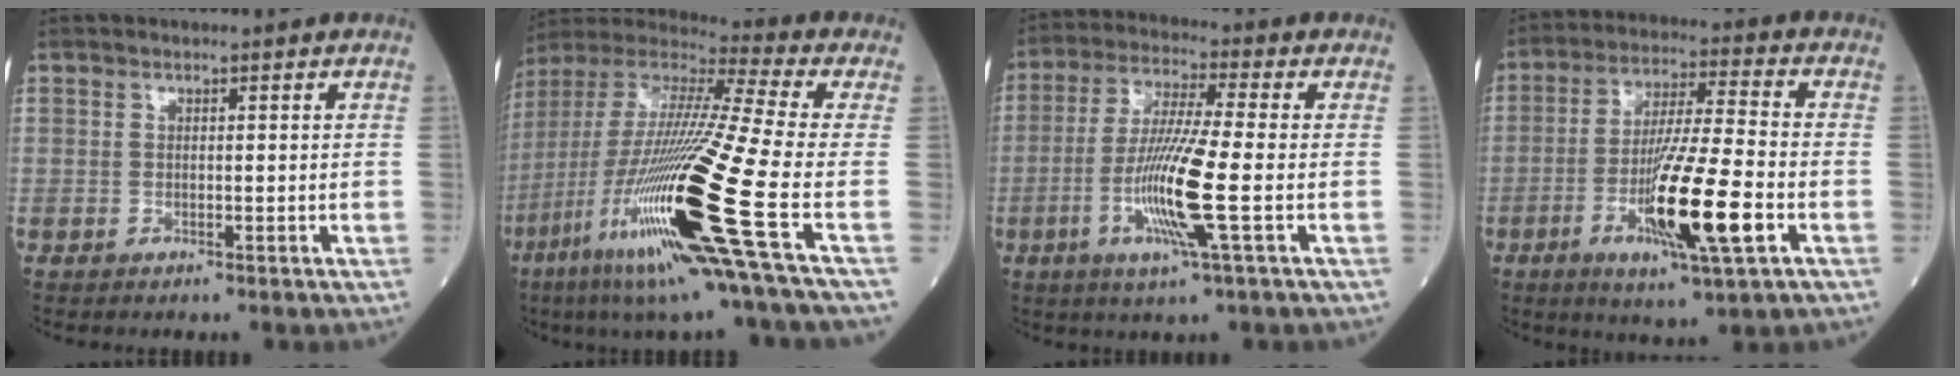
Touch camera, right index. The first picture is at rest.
{"total": 27.2, "force": [-9.2, 0.5, 25.6], "torque": [-0.505, -0.052, -0.176]}
{"total": 11.4, "force": [-2.8, -0.5, 11.1], "torque": [-0.220, -0.014, -0.062]}
{"total": 14.9, "force": [-4.8, 0.7, 14.1], "torque": [-0.258, -0.020, -0.084]}